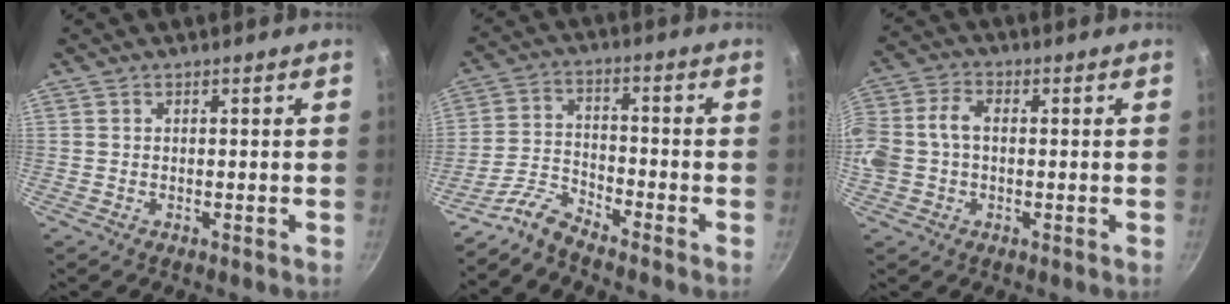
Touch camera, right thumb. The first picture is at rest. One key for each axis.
{"total": 4.1, "fx": -3.9, "fy": 0.5, "fz": 1.0, "tx": -0.030, "ty": 0.032, "tz": -0.089}
{"total": 10.4, "fx": -0.2, "fy": 7.3, "fz": 7.4, "tx": -0.156, "ty": 0.025, "tz": -0.016}